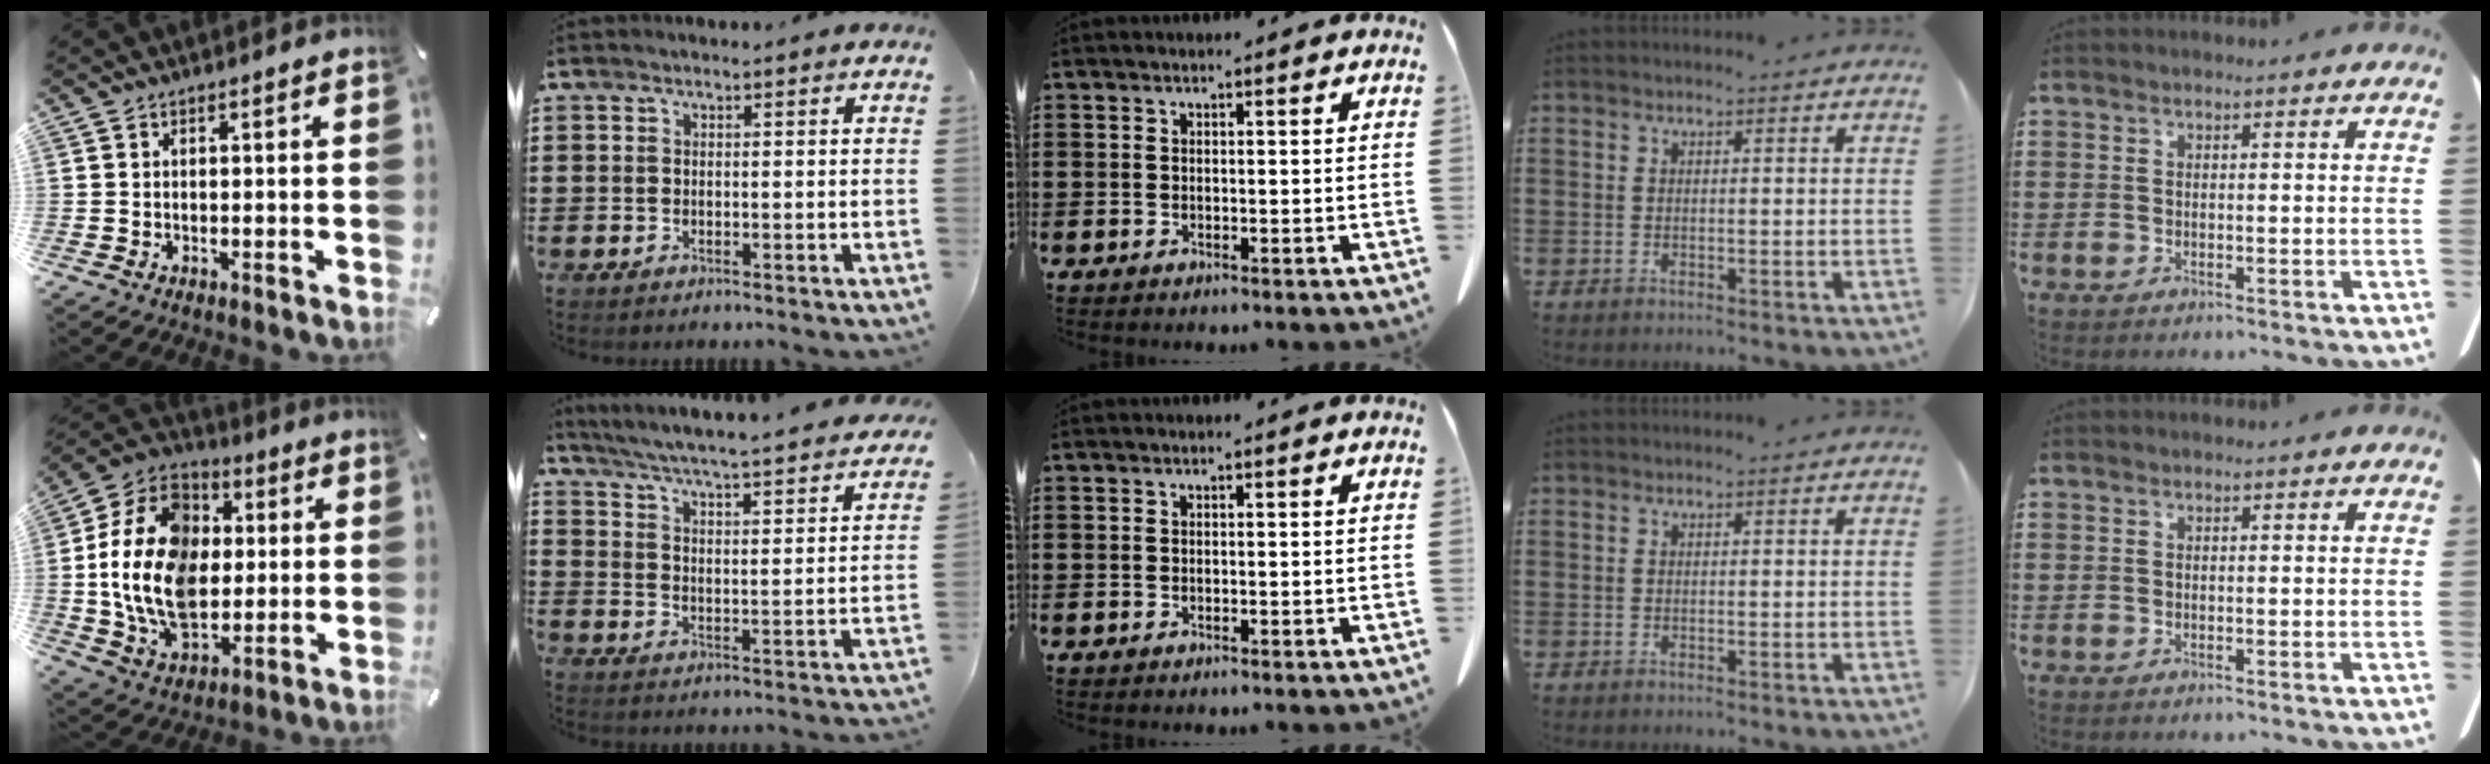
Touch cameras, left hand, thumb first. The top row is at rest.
{"thumb": {"total": 20.5, "force": [-0.4, 15.4, 13.5], "torque": [-0.300, 0.008, -0.011]}, "index": {"total": 4.1, "force": [3.8, -0.8, 1.4], "torque": [-0.050, -0.044, 0.052]}}